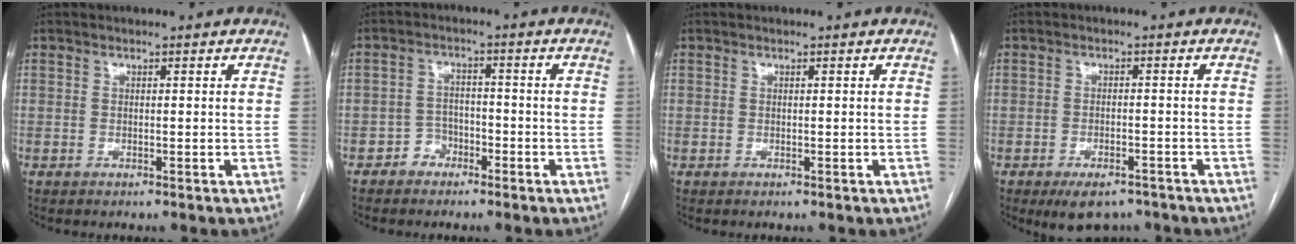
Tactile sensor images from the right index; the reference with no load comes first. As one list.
[{"total": 3.3, "force": [-2.1, 2.5, 0.6], "torque": [-0.006, 0.012, -0.042]}, {"total": 0.0}, {"total": 6.0, "force": [-4.4, 2.8, 3.0], "torque": [-0.045, -0.003, -0.063]}]